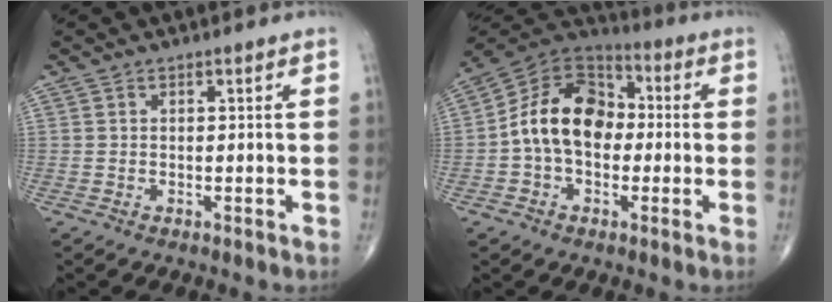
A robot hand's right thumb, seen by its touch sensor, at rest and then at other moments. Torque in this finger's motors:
{"motor_torque": [1.88, 1.92, 0.68, -0.58, 0.34]}